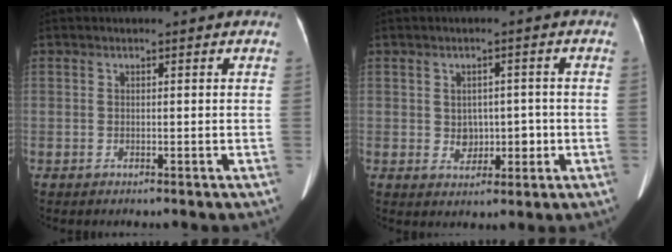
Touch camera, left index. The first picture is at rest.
{"total": 4.1, "force": [-0.7, 3.2, 2.5], "torque": [-0.033, 0.012, 0.001]}